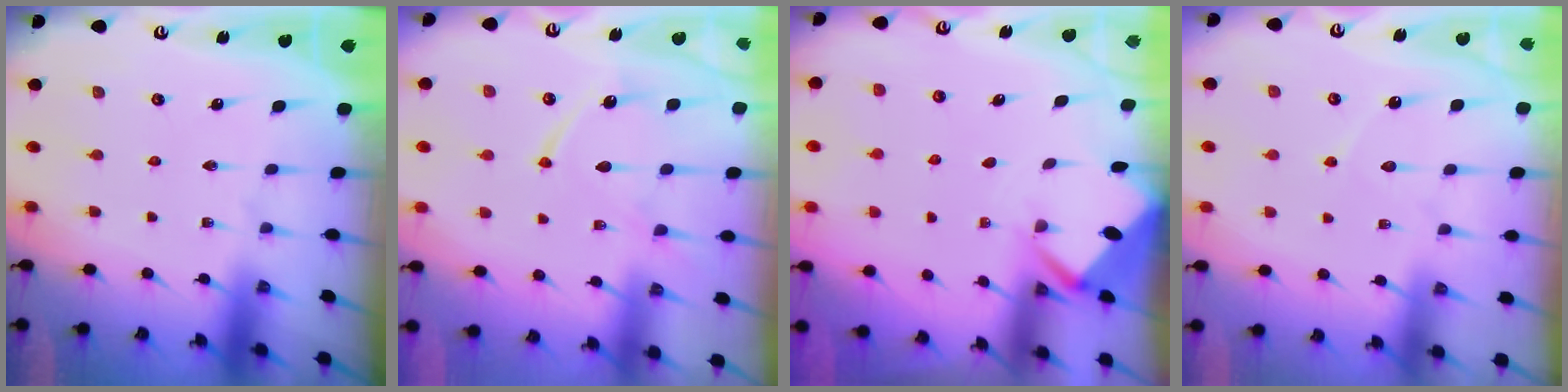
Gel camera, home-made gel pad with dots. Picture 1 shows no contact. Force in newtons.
{"total": 11.7, "press": 11.7, "slide": 1.1}
{"total": 2.8, "press": 2.8, "slide": 0.2}
{"total": 4.9, "press": 4.8, "slide": 0.5}